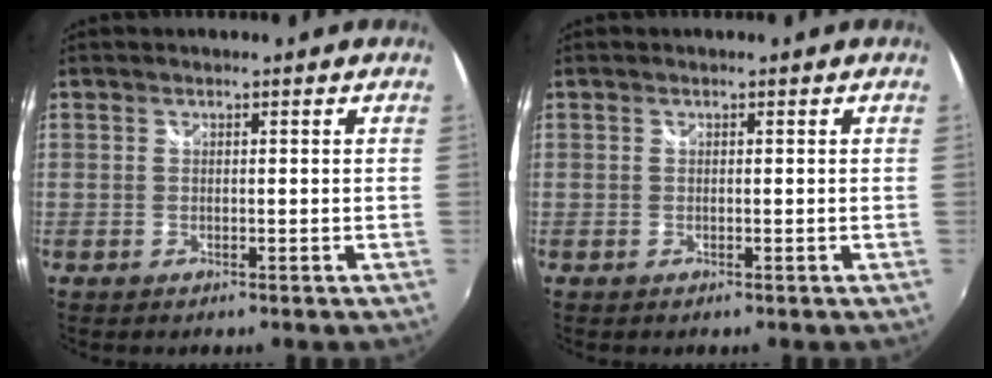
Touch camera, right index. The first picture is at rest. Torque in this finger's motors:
{"motor_torque": [-0.01, 0.01, 0.00, 0.00]}